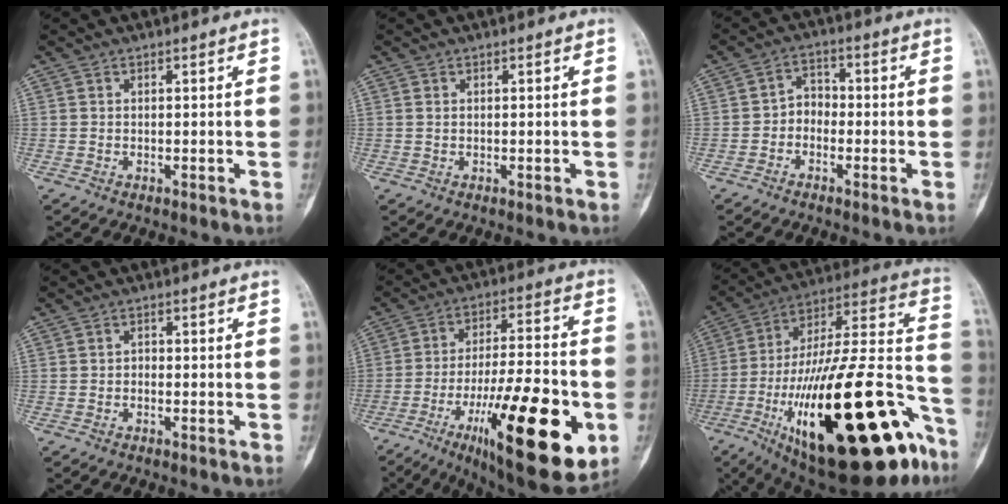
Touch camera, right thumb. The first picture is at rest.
{"total": 0.5, "force": [0.2, 0.4, 0.4], "torque": [-0.007, 0.003, 0.004]}
{"total": 3.6, "force": [-1.4, 2.8, 1.7], "torque": [-0.007, 0.022, -0.038]}
{"total": 0.7, "force": [-0.4, 0.5, 0.3], "torque": [0.004, 0.002, -0.011]}
{"total": 26.8, "force": [-9.5, 8.0, 23.8], "torque": [-0.341, 0.024, -0.136]}
{"total": 42.0, "force": [-17.5, 14.2, 35.5], "torque": [-0.504, 0.057, -0.270]}